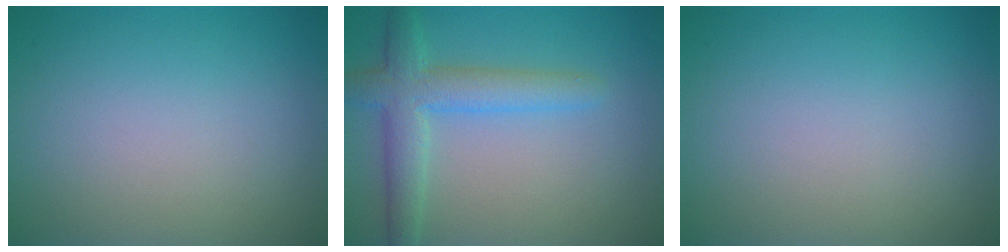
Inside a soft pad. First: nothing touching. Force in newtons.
{"total": 4.4, "press": 4.4, "slide": 0.2}
{"total": 0.0}